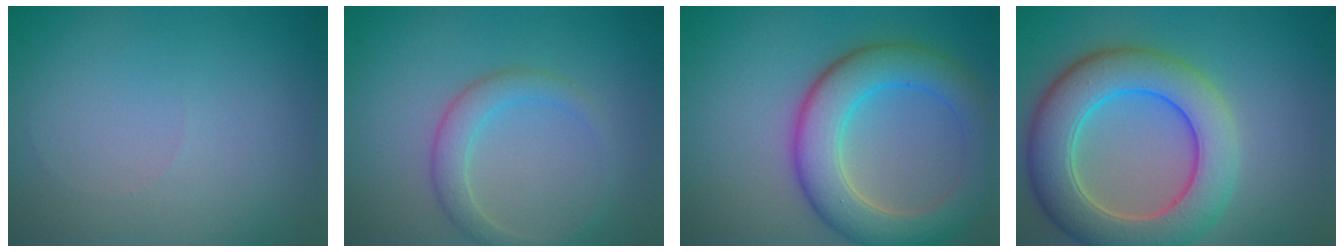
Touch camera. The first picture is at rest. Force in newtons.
{"total": 2.4, "press": 2.4, "slide": 0.2}
{"total": 6.9, "press": 6.9, "slide": 0.4}
{"total": 8.1, "press": 8.1, "slide": 0.3}